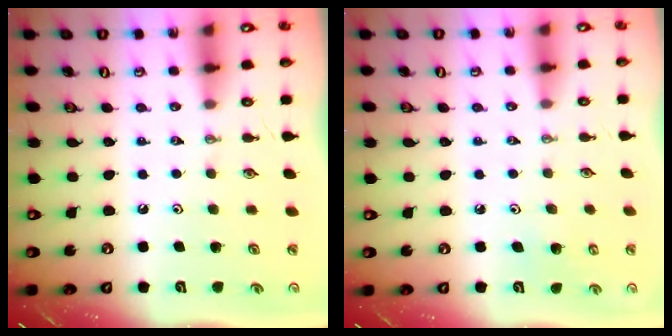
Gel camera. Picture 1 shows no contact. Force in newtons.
{"total": 4.2, "press": 4.2, "slide": 0.4}